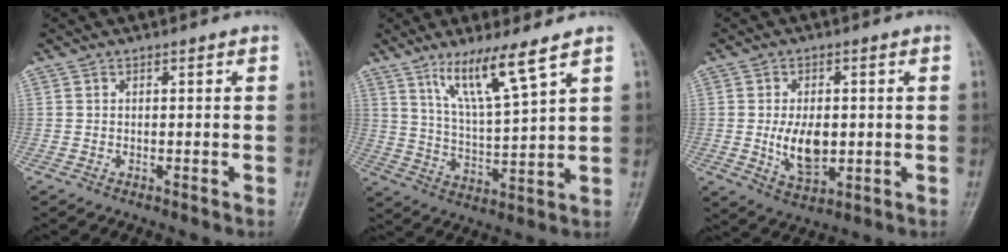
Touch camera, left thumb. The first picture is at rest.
{"total": 10.5, "force": [6.9, 0.9, 8.0], "torque": [-0.147, -0.044, 0.136]}
{"total": 8.4, "force": [-0.4, 4.9, 6.8], "torque": [-0.104, -0.011, 0.001]}